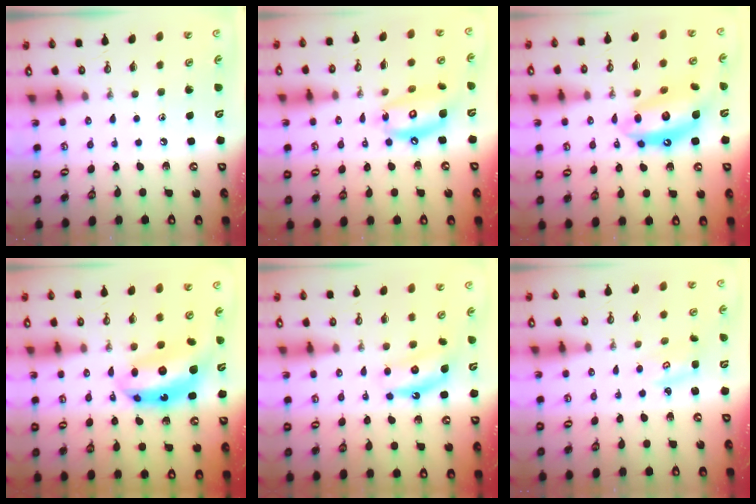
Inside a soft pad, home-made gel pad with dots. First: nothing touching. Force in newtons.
{"total": 12.9, "press": 12.8, "slide": 1.3}
{"total": 14.7, "press": 14.6, "slide": 1.6}
{"total": 11.6, "press": 11.5, "slide": 1.2}
{"total": 6.0, "press": 6.0, "slide": 0.8}
{"total": 3.2, "press": 3.2, "slide": 0.3}